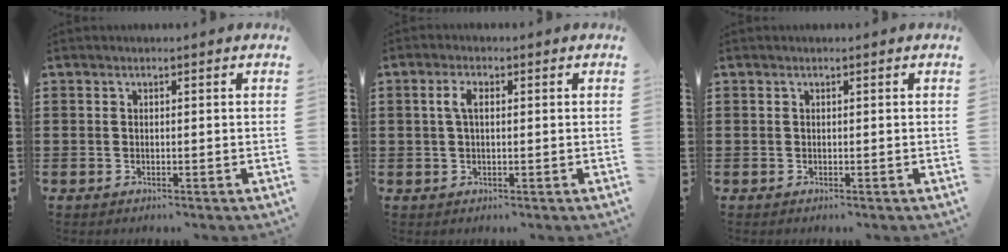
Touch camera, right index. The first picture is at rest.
{"total": 2.8, "force": [0.4, 1.2, 2.5], "torque": [-0.060, 0.005, 0.003]}
{"total": 0.0}